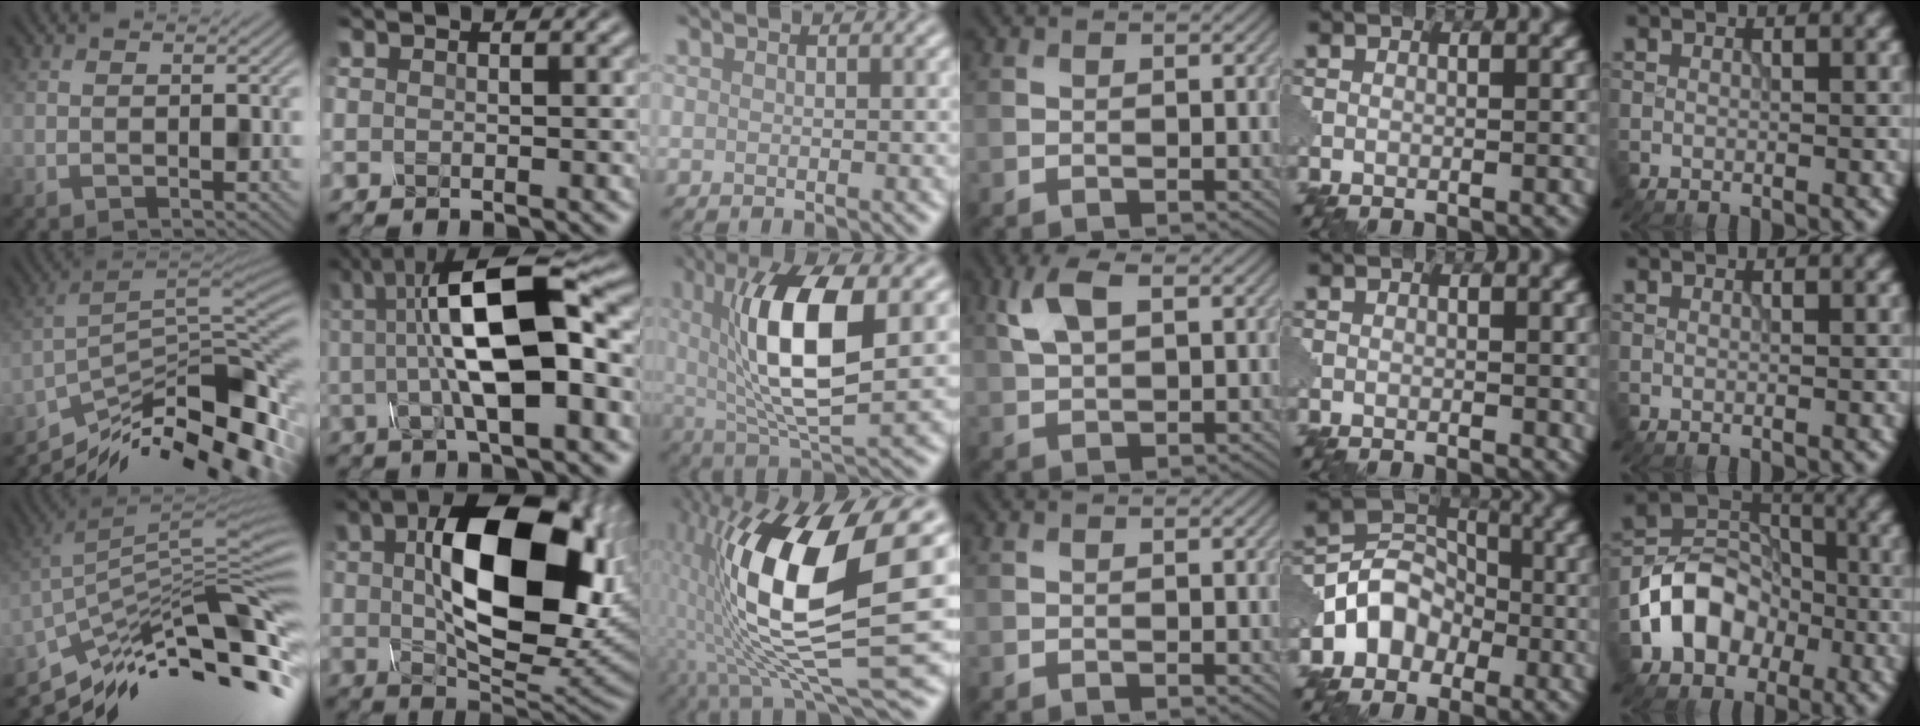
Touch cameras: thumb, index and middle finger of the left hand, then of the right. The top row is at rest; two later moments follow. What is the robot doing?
{"motion": "assemble", "object": "glue stick"}